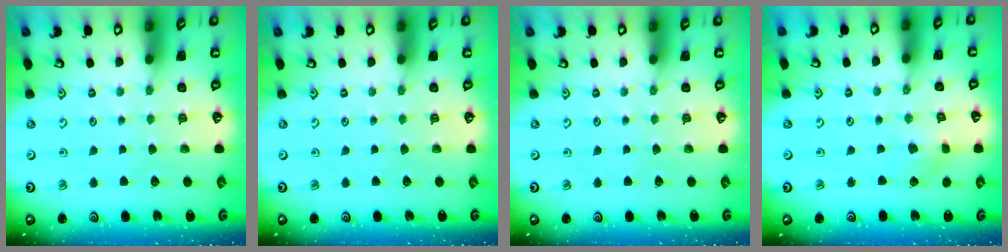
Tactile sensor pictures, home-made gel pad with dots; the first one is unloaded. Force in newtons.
{"total": 0.0}
{"total": 0.0}
{"total": 2.4, "press": 2.4, "slide": 0.2}